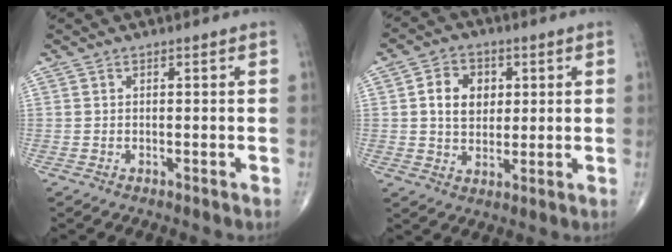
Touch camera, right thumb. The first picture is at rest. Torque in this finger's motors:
{"motor_torque": [-0.20, 0.48, 0.14, 0.10, 0.05]}